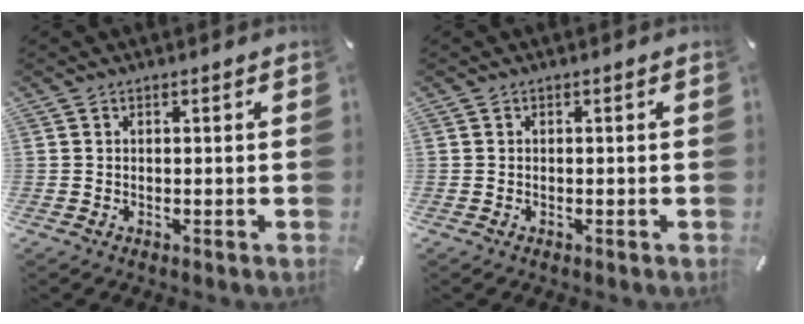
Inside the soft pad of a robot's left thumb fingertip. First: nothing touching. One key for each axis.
{"total": 0.0}